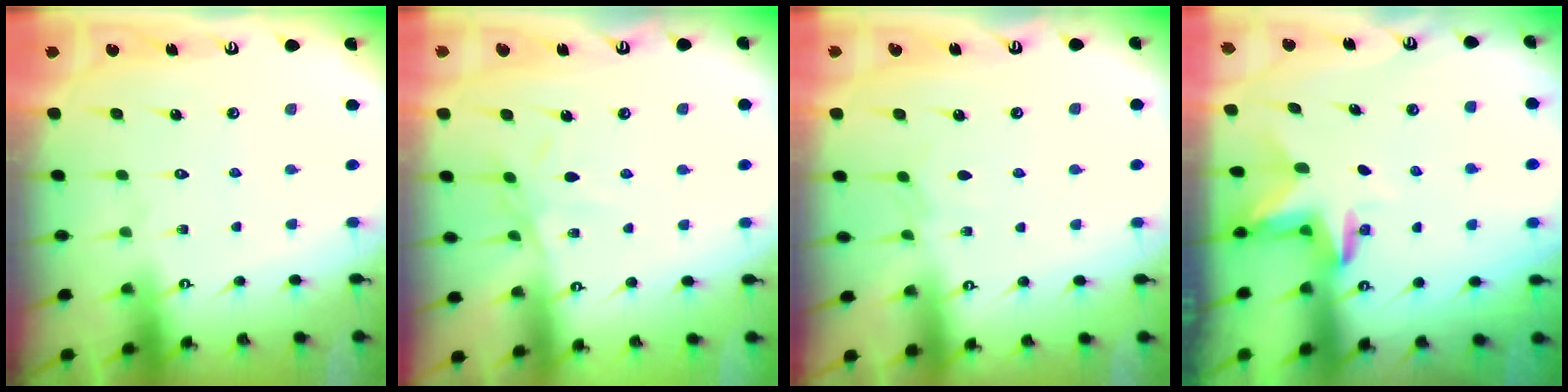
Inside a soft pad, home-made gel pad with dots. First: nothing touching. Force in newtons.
{"total": 6.0, "press": 6.0, "slide": 0.5}
{"total": 2.8, "press": 2.8, "slide": 0.5}
{"total": 3.5, "press": 3.5, "slide": 0.2}